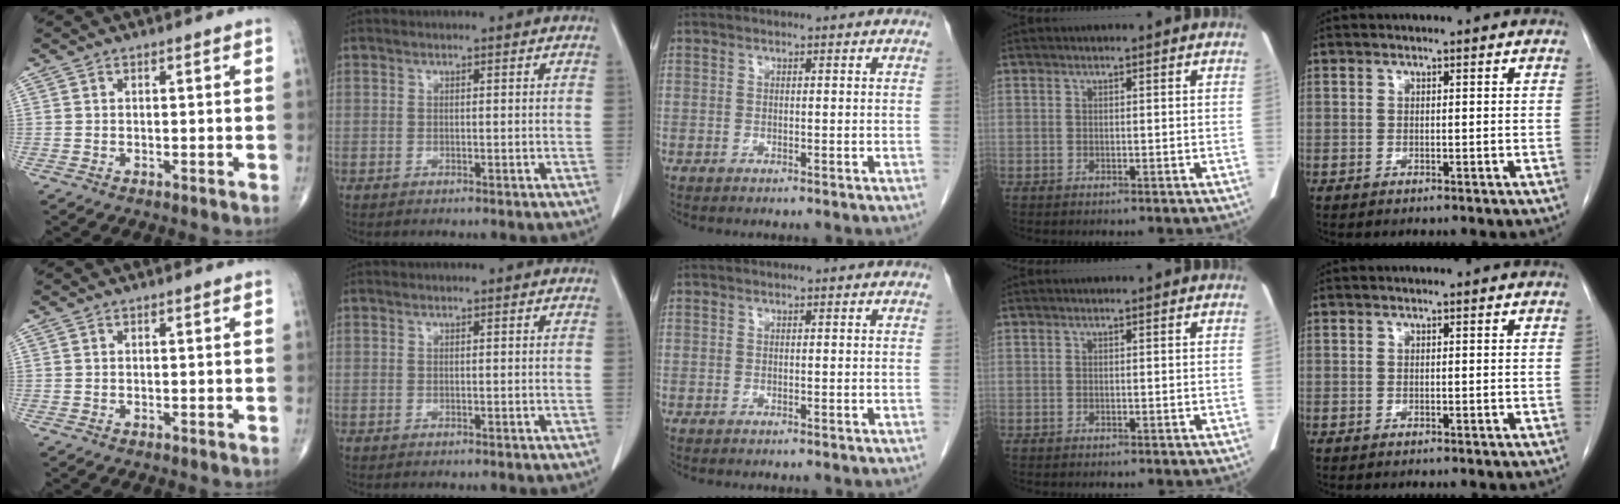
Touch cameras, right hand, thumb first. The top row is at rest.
{}